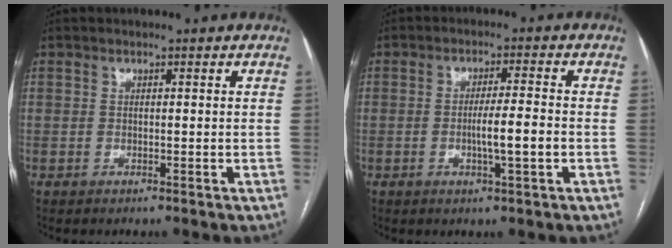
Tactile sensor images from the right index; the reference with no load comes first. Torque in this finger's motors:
{"motor_torque": [0.75, -0.09, 0.48, 0.05]}